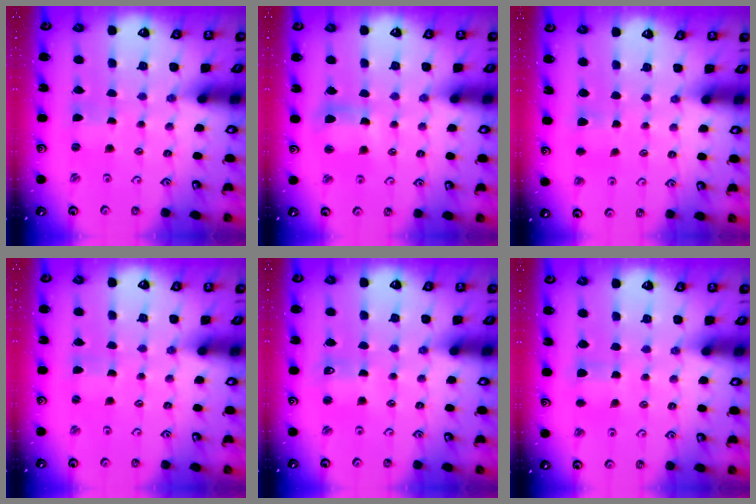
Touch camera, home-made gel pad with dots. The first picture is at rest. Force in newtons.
{"total": 8.0, "press": 7.9, "slide": 1.2}
{"total": 3.9, "press": 3.9, "slide": 0.6}
{"total": 0.8, "press": 0.8, "slide": 0.2}
{"total": 1.9, "press": 1.9, "slide": 0.3}
{"total": 4.9, "press": 4.8, "slide": 0.7}